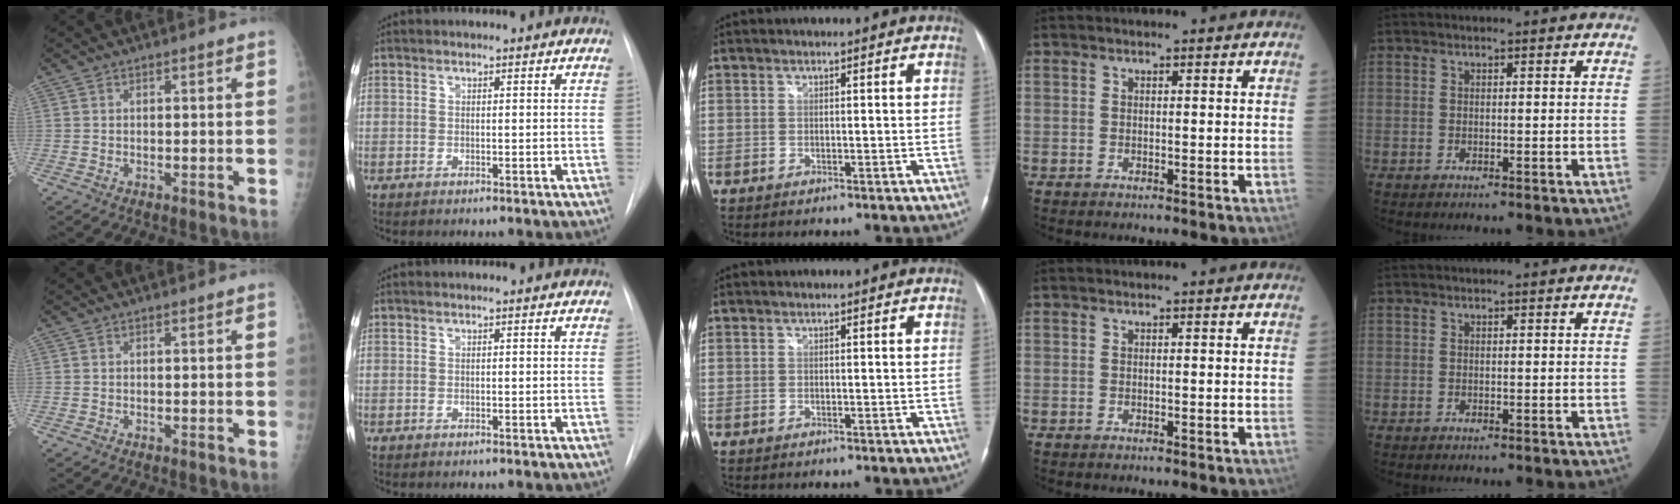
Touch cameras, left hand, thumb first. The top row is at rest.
{}